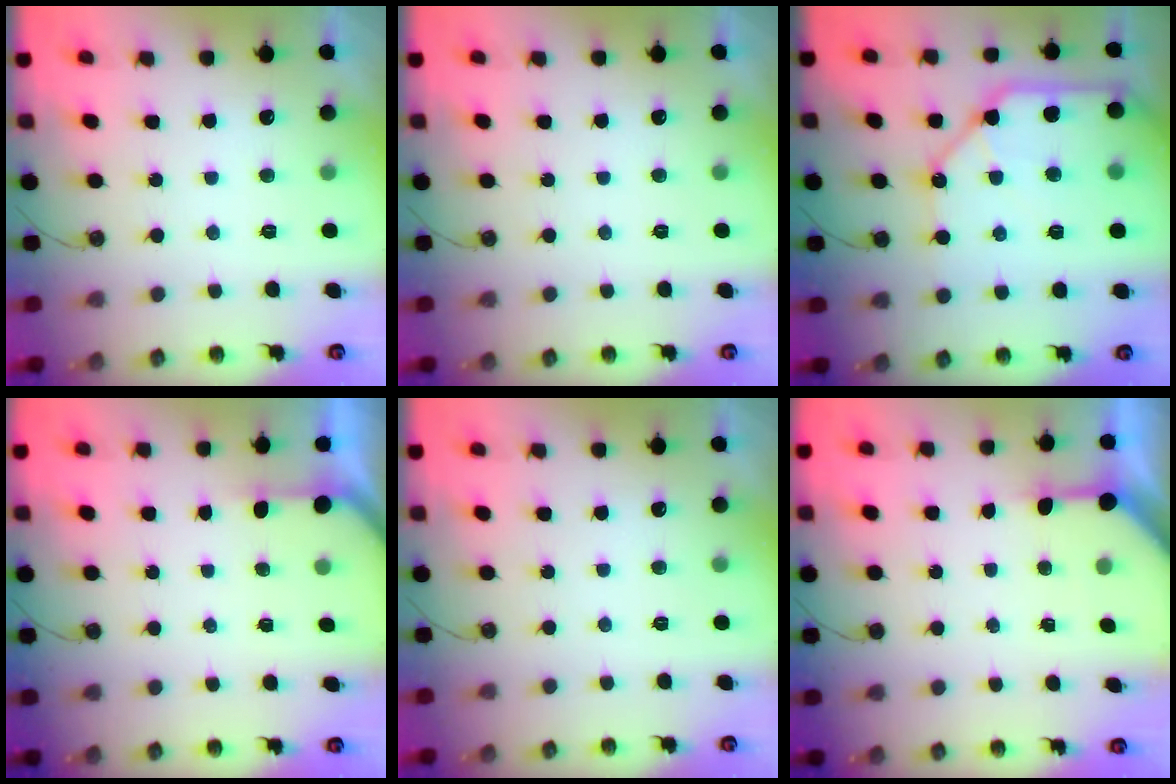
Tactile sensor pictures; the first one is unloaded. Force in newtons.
{"total": 0.0}
{"total": 13.1, "press": 13.0, "slide": 1.9}
{"total": 1.2, "press": 1.2, "slide": 0.2}
{"total": 0.0}
{"total": 4.7, "press": 4.6, "slide": 0.5}